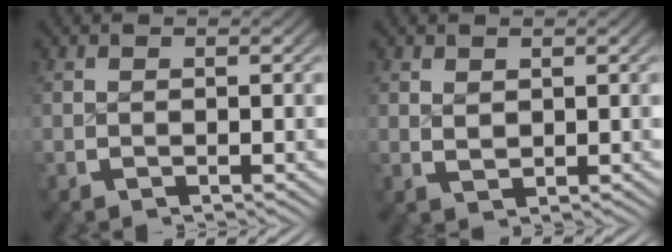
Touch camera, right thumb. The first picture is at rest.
{"total": 1.2, "force": [0.9, 0.5, 0.5], "torque": [-0.008, -0.005, 0.026]}